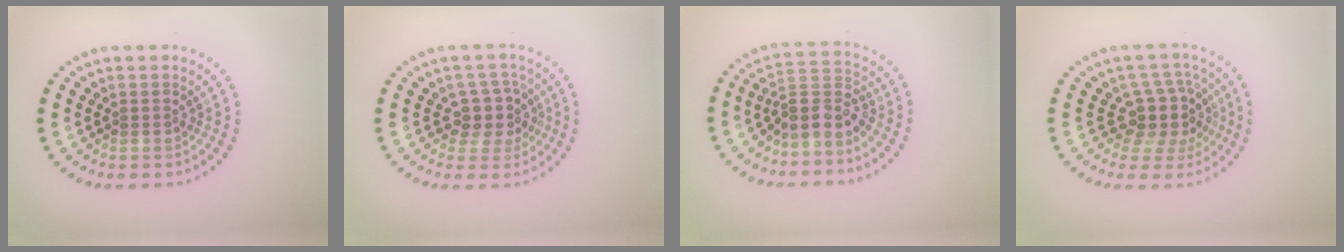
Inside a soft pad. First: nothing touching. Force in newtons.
{"total": 2.8, "press": 2.3, "slide": 1.6}
{"total": 3.3, "press": 2.5, "slide": 2.2}
{"total": 3.8, "press": 2.9, "slide": 2.4}